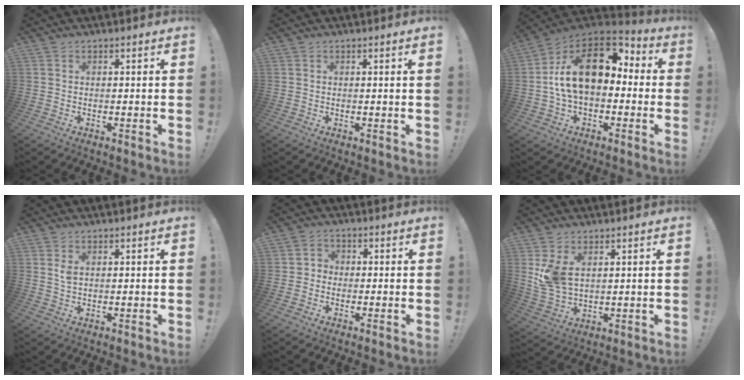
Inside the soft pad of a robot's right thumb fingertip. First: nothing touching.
{"total": 1.0, "force": [0.5, -0.4, 0.8], "torque": [-0.007, -0.006, 0.005]}
{"total": 20.2, "force": [3.5, 11.9, 15.9], "torque": [-0.259, 0.007, 0.063]}
{"total": 2.1, "force": [0.7, 1.0, 1.7], "torque": [-0.030, 0.001, 0.010]}
{"total": 2.9, "force": [-1.4, 2.4, 0.9], "torque": [-0.014, 0.010, -0.025]}
{"total": 7.8, "force": [3.1, 4.6, 5.5], "torque": [-0.099, -0.016, 0.059]}